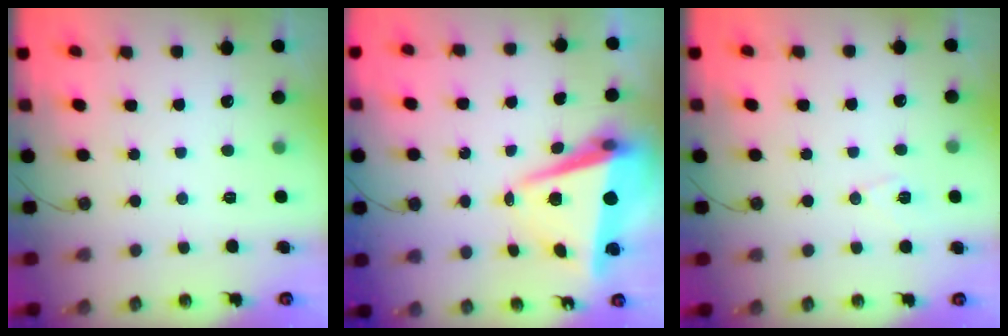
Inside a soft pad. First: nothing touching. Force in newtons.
{"total": 8.2, "press": 8.1, "slide": 1.4}
{"total": 6.7, "press": 5.7, "slide": 3.6}